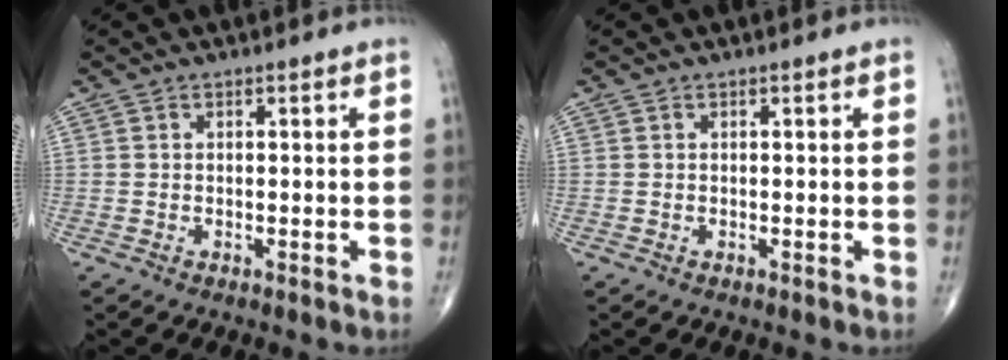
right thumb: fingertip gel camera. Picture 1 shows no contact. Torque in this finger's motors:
{"motor_torque": [-0.07, 0.02, 0.00, -0.09, 0.00]}